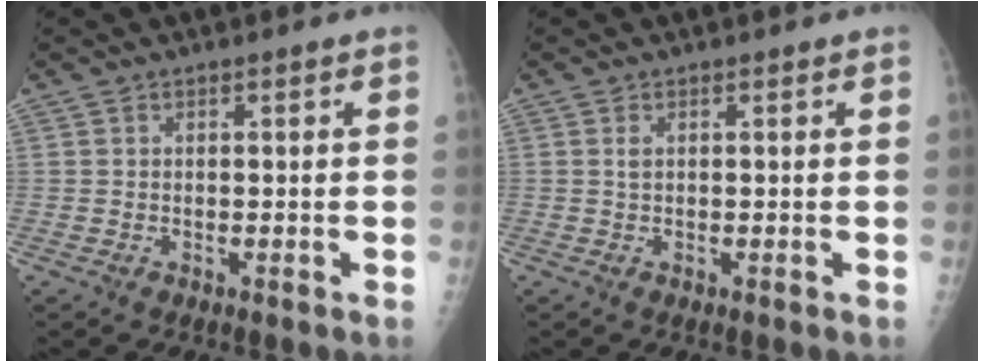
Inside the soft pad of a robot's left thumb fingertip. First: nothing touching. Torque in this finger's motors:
{"motor_torque": [0.35, 0.53, 0.28, -0.09, -0.02]}